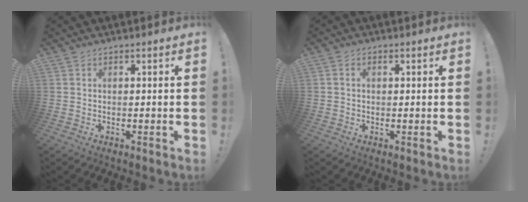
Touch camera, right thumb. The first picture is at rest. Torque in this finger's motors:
{"motor_torque": [0.01, -0.14, -0.10, 0.02, -0.02]}